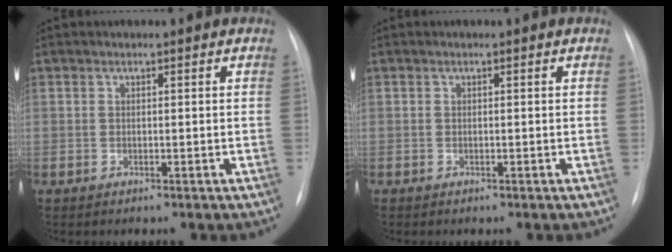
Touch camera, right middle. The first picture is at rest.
{"total": 0.0}